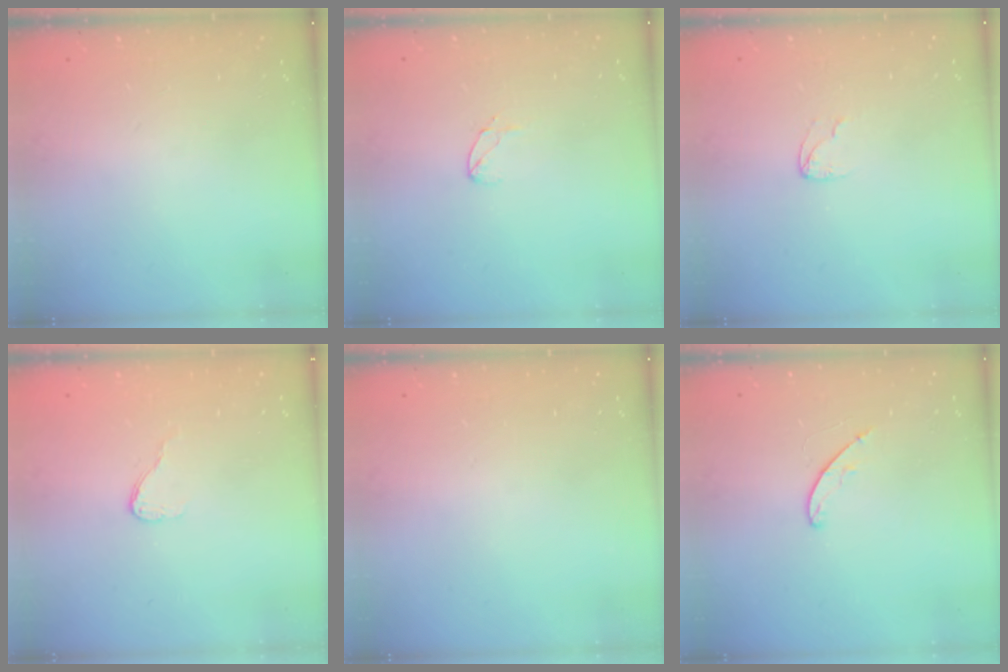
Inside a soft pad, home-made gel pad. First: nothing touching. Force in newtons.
{"total": 3.7, "press": 3.7, "slide": 0.3}
{"total": 3.0, "press": 3.0, "slide": 0.2}
{"total": 3.8, "press": 3.8, "slide": 0.3}
{"total": 0.0}
{"total": 4.1, "press": 4.0, "slide": 0.4}